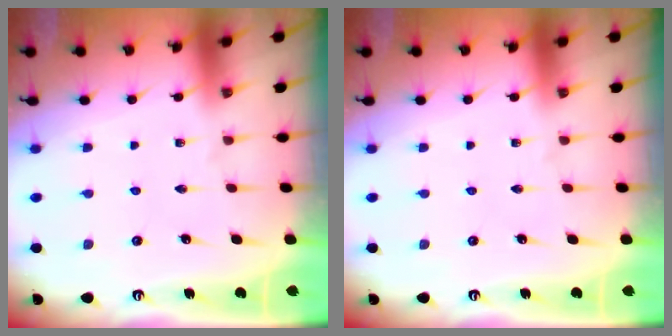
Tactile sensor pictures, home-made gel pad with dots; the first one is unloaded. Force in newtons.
{"total": 0.0}